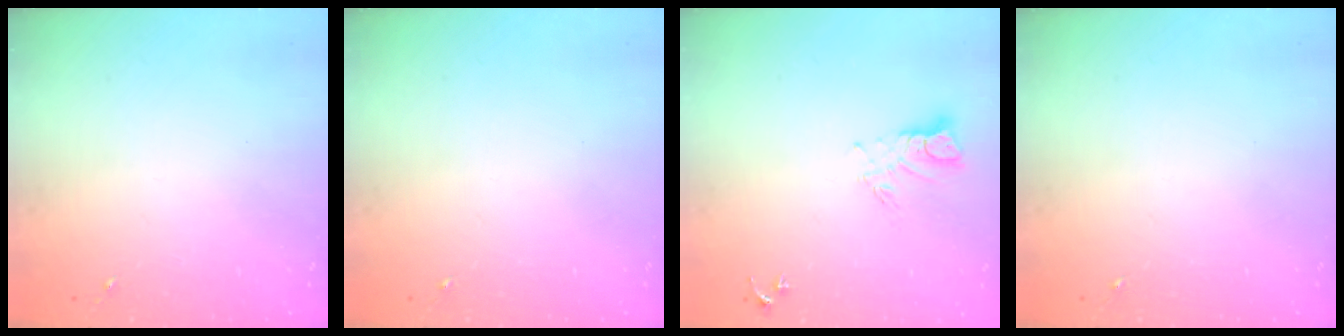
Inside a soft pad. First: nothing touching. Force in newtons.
{"total": 0.0}
{"total": 6.7, "press": 6.7, "slide": 0.6}
{"total": 0.0}